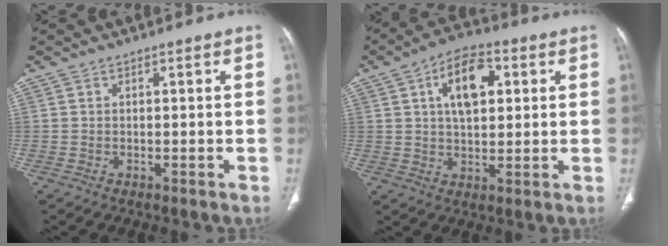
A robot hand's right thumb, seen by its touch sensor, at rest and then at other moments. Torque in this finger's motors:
{"motor_torque": [-0.64, 2.40, 0.02, 0.03, 0.11]}